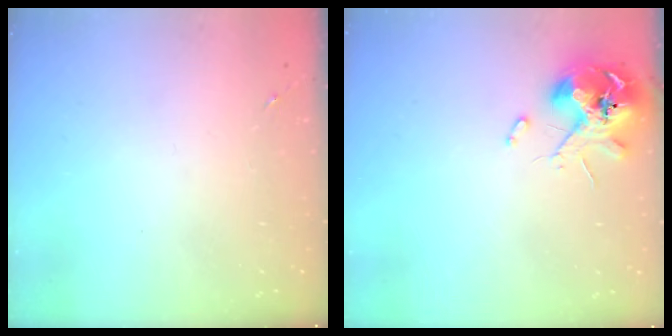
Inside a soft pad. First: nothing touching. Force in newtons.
{"total": 10.5, "press": 10.4, "slide": 1.6}